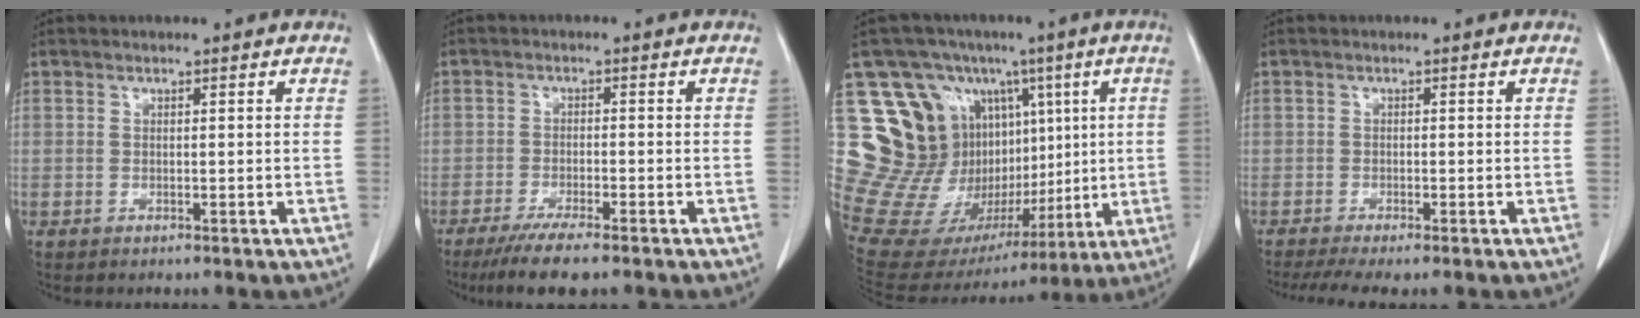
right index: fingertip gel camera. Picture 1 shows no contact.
{"total": 6.7, "force": [-5.1, 0.8, 4.3], "torque": [-0.069, -0.015, -0.082]}
{"total": 24.3, "force": [5.0, 19.2, 14.0], "torque": [-0.248, 0.089, 0.124]}
{"total": 4.7, "force": [-3.7, 0.7, 2.8], "torque": [-0.049, -0.011, -0.062]}